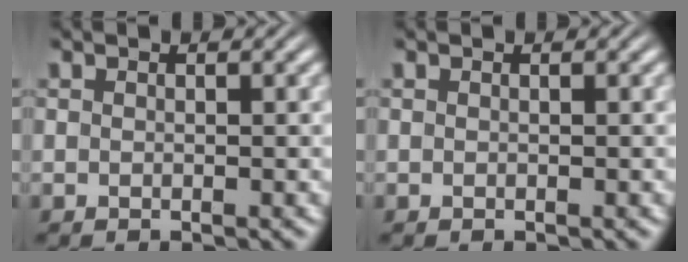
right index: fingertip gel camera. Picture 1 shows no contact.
{"total": 0.0}